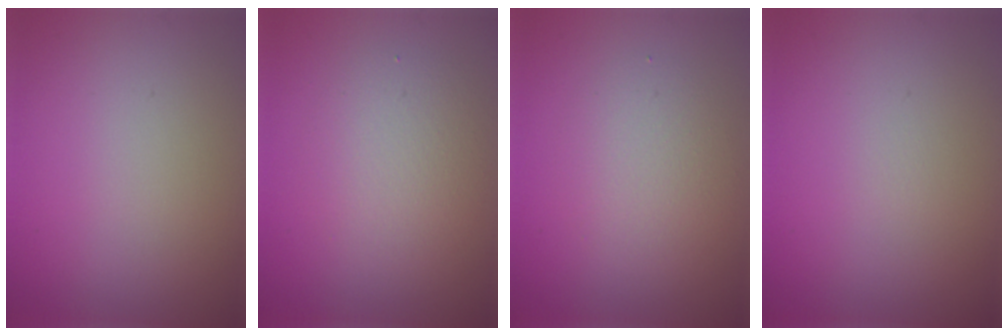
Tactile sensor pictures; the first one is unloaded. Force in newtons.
{"total": 3.2, "press": 3.2, "slide": 0.3}
{"total": 2.9, "press": 2.9, "slide": 0.3}
{"total": 0.0}